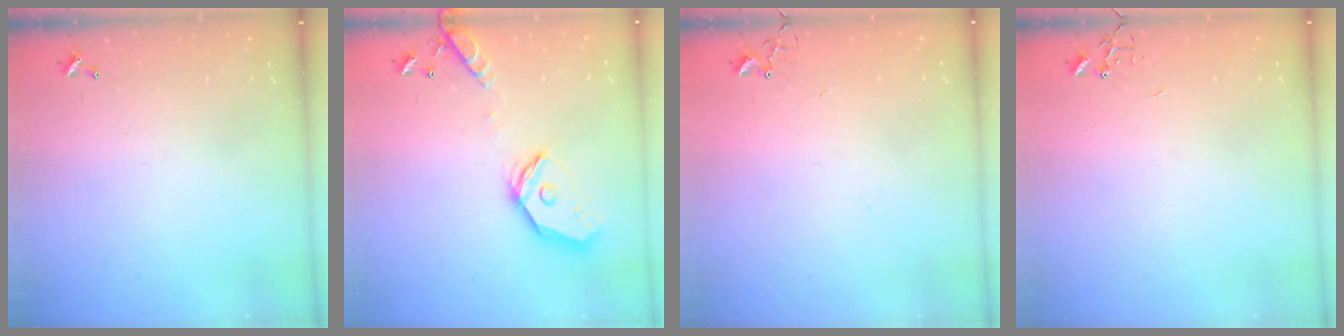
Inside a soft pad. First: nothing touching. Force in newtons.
{"total": 17.6, "press": 17.4, "slide": 2.7}
{"total": 4.9, "press": 4.9, "slide": 0.5}
{"total": 0.0}